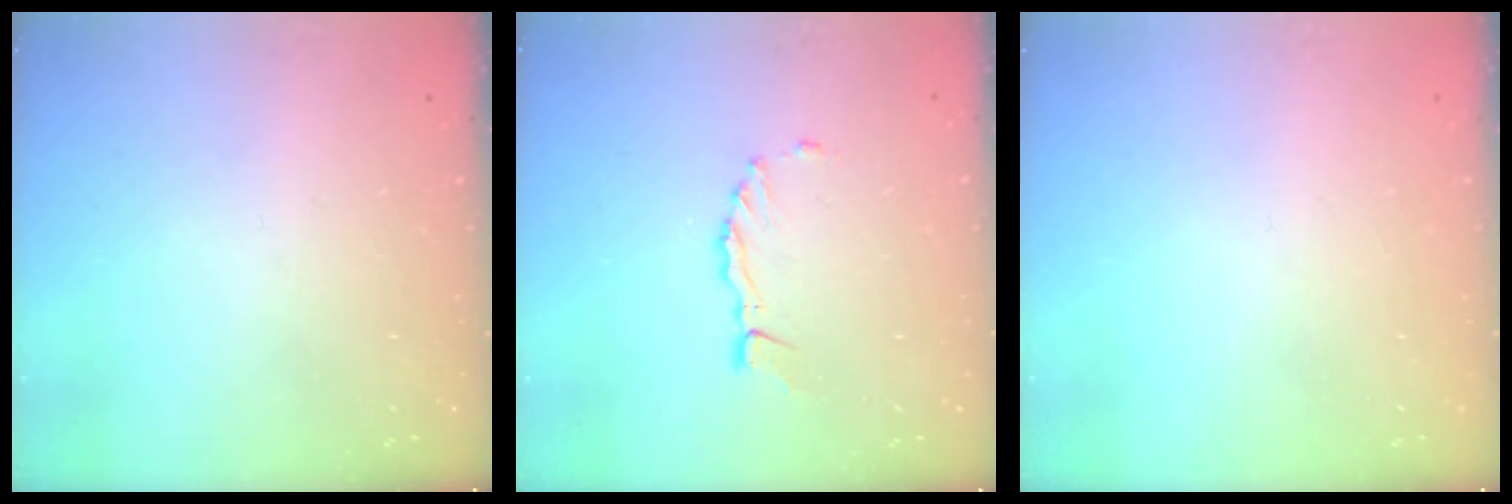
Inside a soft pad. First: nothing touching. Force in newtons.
{"total": 3.0, "press": 3.0, "slide": 0.2}
{"total": 0.0}